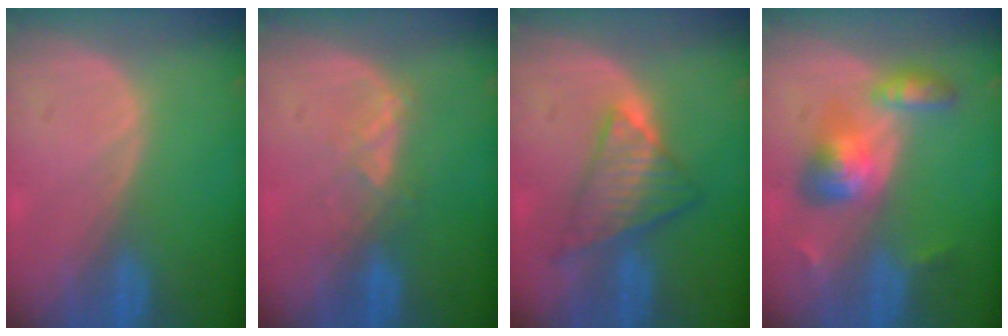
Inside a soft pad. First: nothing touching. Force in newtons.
{"total": 2.9, "press": 2.8, "slide": 0.7}
{"total": 7.0, "press": 6.6, "slide": 2.5}
{"total": 6.0, "press": 6.0, "slide": 0.5}